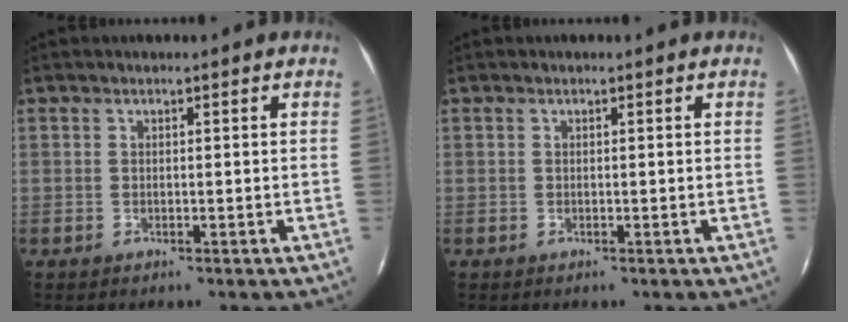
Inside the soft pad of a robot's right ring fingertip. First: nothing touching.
{"total": 0.0}